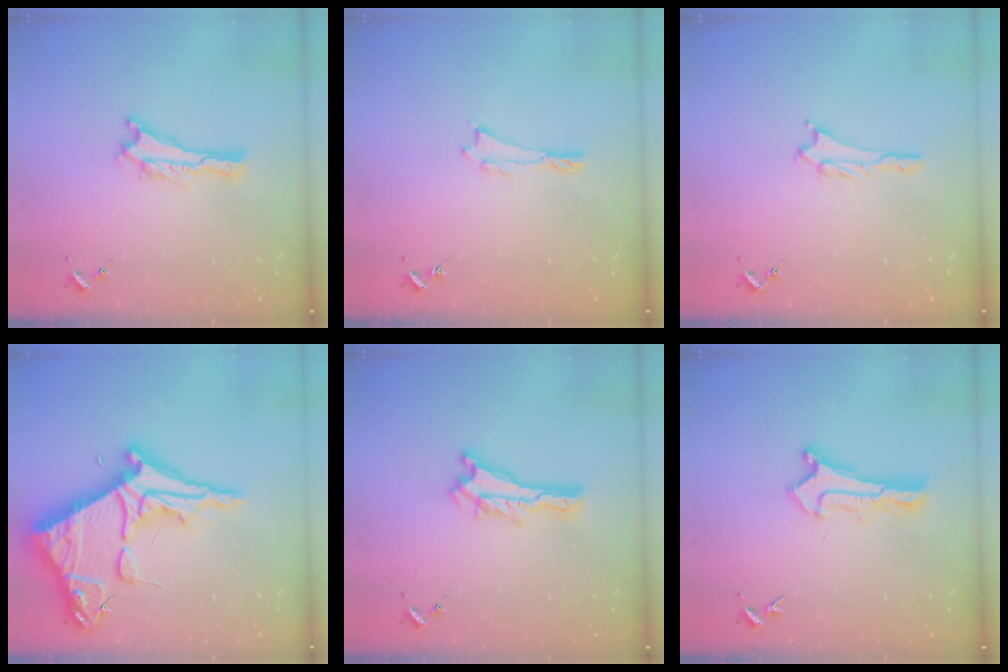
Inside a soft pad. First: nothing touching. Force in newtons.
{"total": 0.0}
{"total": 1.1, "press": 1.0, "slide": 0.1}
{"total": 12.1, "press": 12.1, "slide": 1.3}
{"total": 0.0}
{"total": 1.1, "press": 1.1, "slide": 0.1}